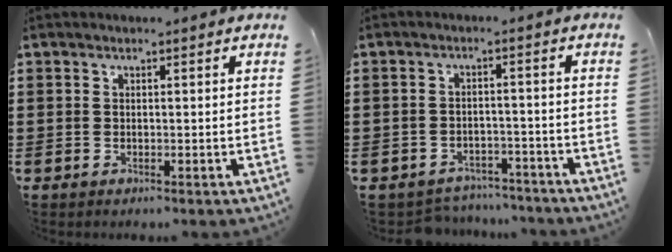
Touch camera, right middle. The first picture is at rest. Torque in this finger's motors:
{"motor_torque": [0.07, -0.01, 0.06, 0.01]}